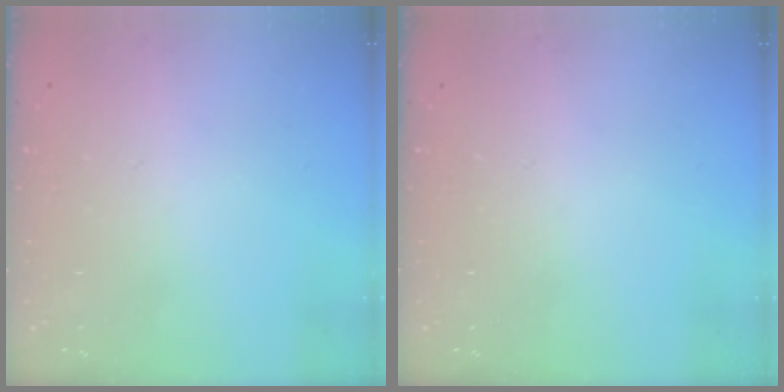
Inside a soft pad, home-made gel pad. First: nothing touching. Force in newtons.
{"total": 0.0}